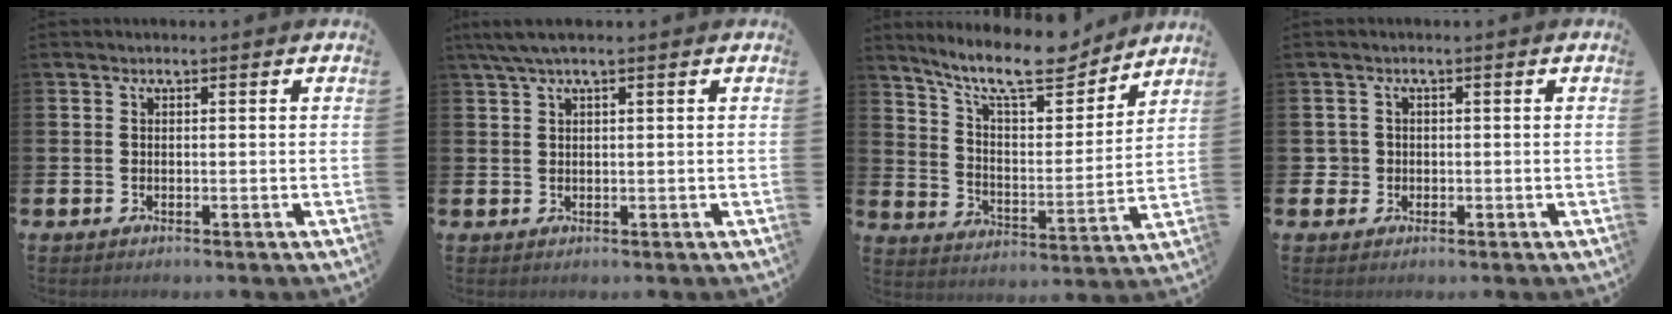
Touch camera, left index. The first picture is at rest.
{"total": 2.4, "force": [1.6, 0.1, 1.8], "torque": [-0.043, 0.007, 0.030]}
{"total": 12.6, "force": [10.8, 3.0, 5.8], "torque": [-0.131, -0.062, 0.189]}
{"total": 2.0, "force": [-0.1, 2.0, 0.3], "torque": [-0.007, 0.005, -0.009]}